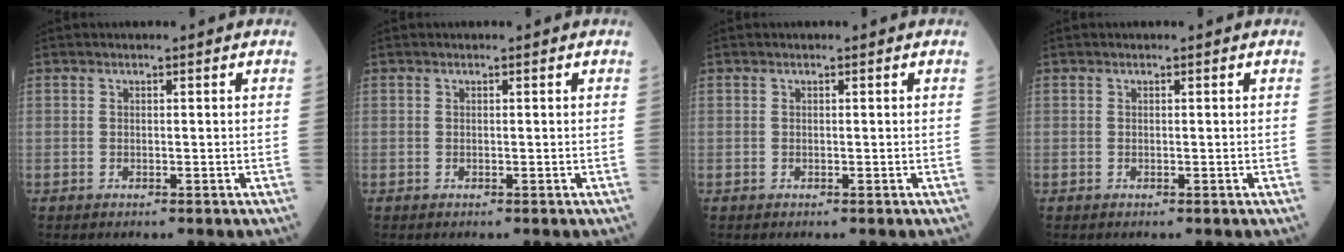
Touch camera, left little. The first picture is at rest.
{"total": 0.0}
{"total": 0.0}
{"total": 0.0}